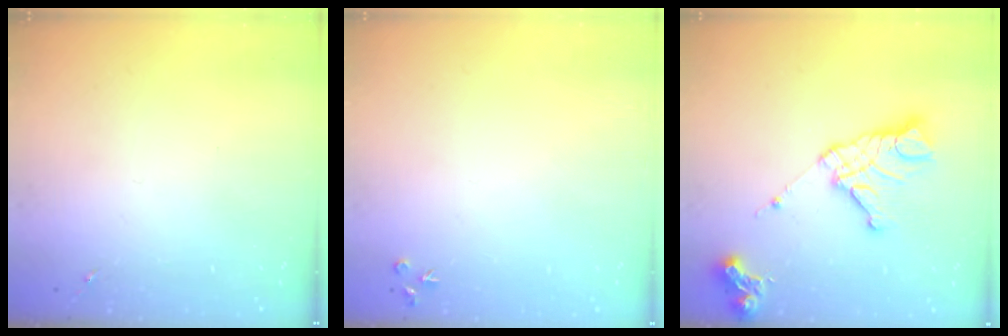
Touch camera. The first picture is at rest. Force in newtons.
{"total": 3.5, "press": 3.5, "slide": 0.4}
{"total": 14.9, "press": 14.8, "slide": 1.6}